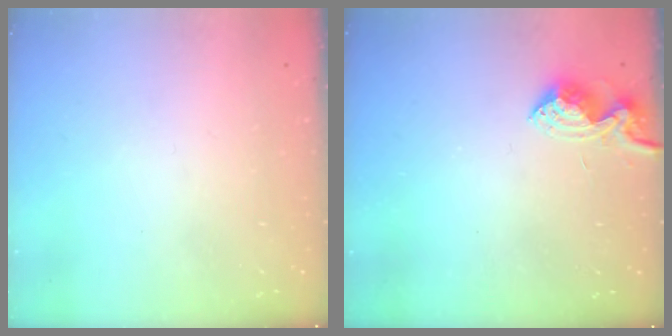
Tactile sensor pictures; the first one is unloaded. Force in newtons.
{"total": 7.1, "press": 7.0, "slide": 0.7}